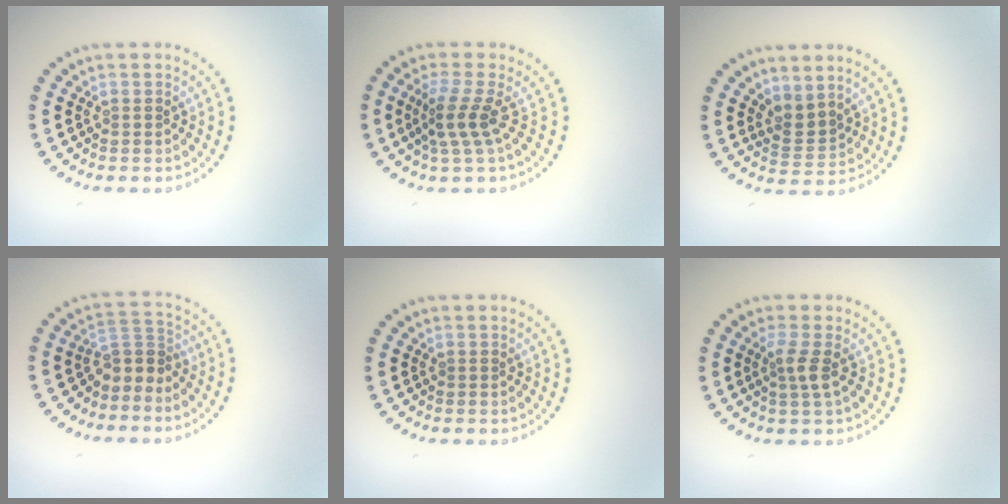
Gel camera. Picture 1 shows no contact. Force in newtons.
{"total": 2.7, "press": 1.9, "slide": 1.9}
{"total": 2.3, "press": 1.5, "slide": 1.7}
{"total": 2.6, "press": 1.8, "slide": 1.9}
{"total": 0.0}
{"total": 1.9, "press": 1.4, "slide": 1.2}